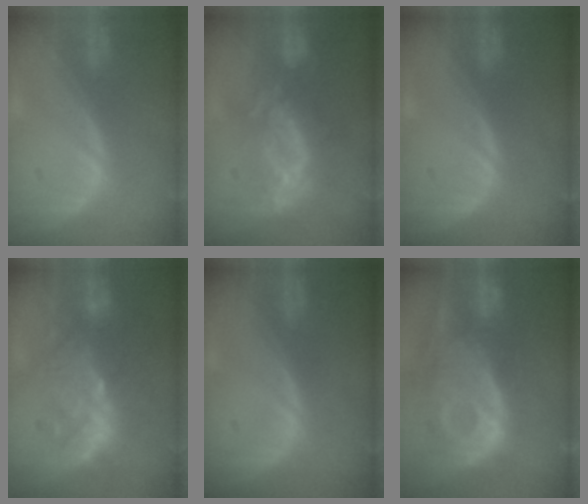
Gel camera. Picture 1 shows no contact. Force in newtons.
{"total": 9.2, "press": 8.6, "slide": 3.3}
{"total": 0.0}
{"total": 9.0, "press": 8.9, "slide": 1.6}
{"total": 0.0}
{"total": 13.0, "press": 11.3, "slide": 6.3}